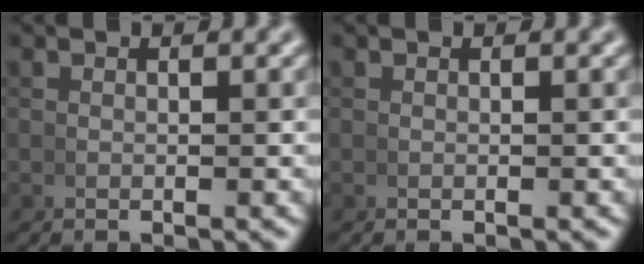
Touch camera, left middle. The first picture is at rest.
{"total": 0.0}